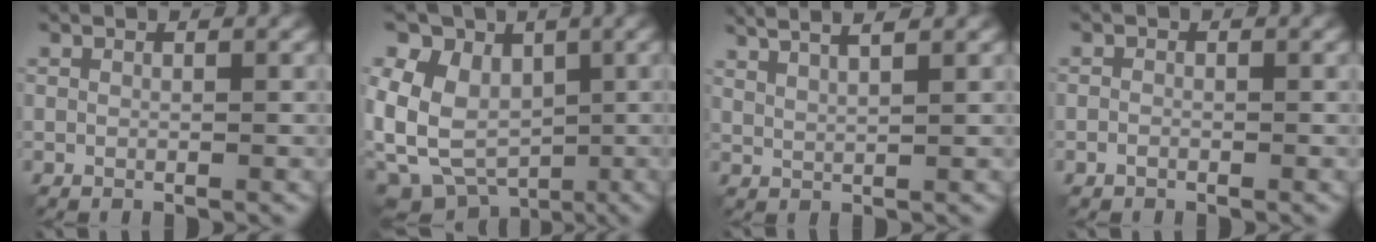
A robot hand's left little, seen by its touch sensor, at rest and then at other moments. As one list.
[{"total": 9.8, "force": [-1.0, 8.4, 5.0], "torque": [-0.102, -0.001, -0.024]}, {"total": 5.9, "force": [4.0, 1.8, 3.9], "torque": [-0.046, 0.030, 0.038]}, {"total": 0.9, "force": [-0.6, 0.7, 0.3], "torque": [-0.004, -0.003, -0.012]}]